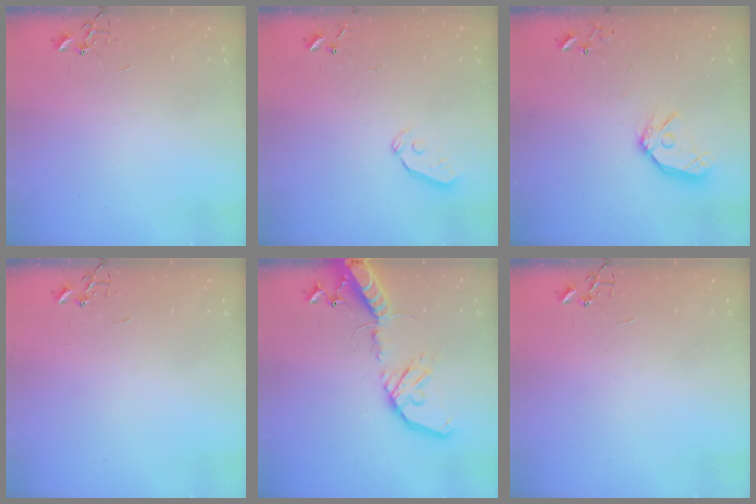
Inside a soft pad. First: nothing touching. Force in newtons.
{"total": 3.0, "press": 3.0, "slide": 0.3}
{"total": 13.0, "press": 12.9, "slide": 1.6}
{"total": 0.0}
{"total": 17.9, "press": 17.6, "slide": 3.7}
{"total": 0.0}